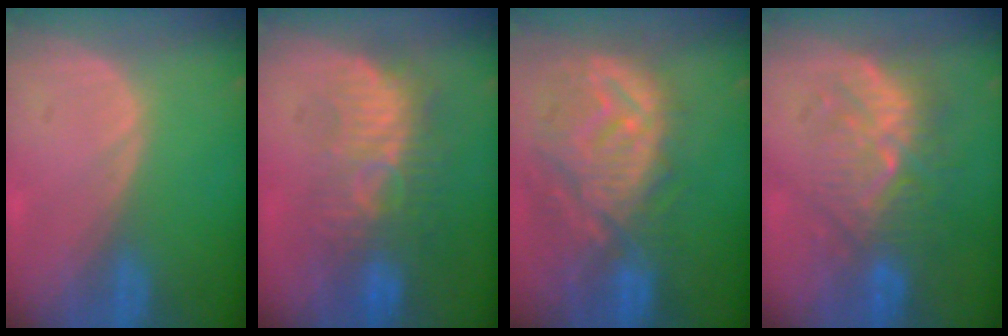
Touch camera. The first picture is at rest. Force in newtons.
{"total": 9.1, "press": 8.5, "slide": 3.3}
{"total": 12.4, "press": 11.0, "slide": 5.6}
{"total": 9.1, "press": 8.8, "slide": 2.3}